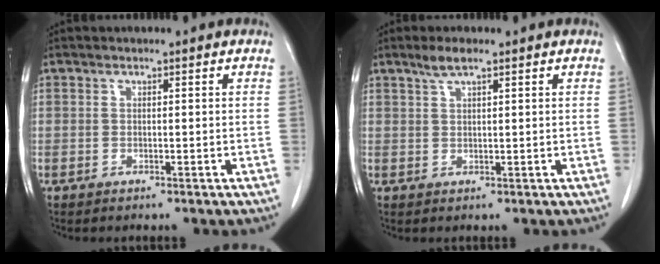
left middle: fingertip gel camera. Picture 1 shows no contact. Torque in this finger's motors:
{"motor_torque": [0.59, -0.56, -0.02, 0.01]}